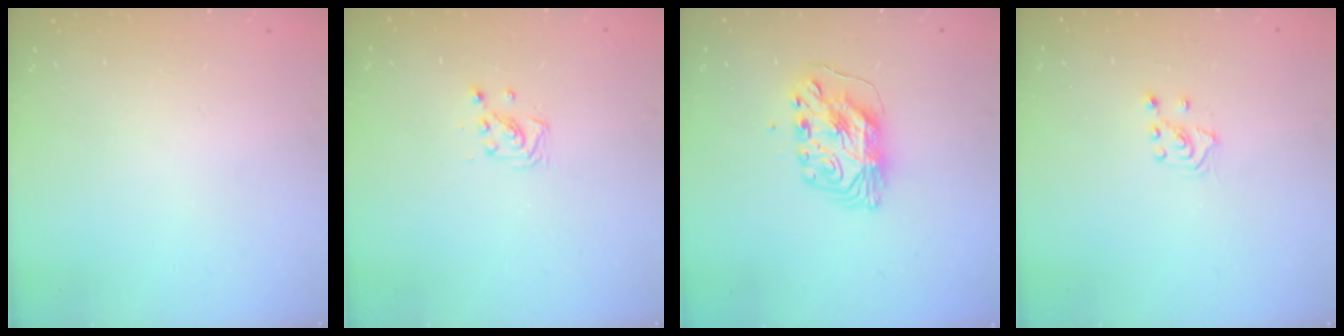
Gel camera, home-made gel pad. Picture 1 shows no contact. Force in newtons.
{"total": 2.9, "press": 2.9, "slide": 0.3}
{"total": 9.2, "press": 9.2, "slide": 0.9}
{"total": 3.0, "press": 2.9, "slide": 0.7}